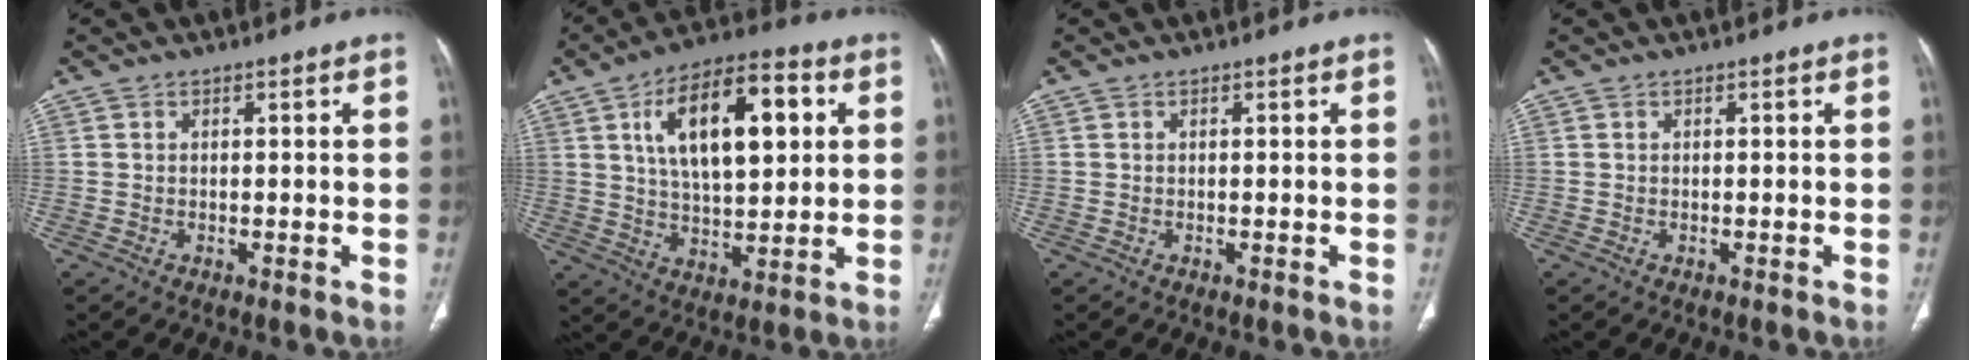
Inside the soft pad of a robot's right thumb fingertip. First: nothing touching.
{"total": 18.1, "force": [5.3, 8.4, 15.2], "torque": [-0.223, 0.002, 0.086]}
{"total": 0.0}
{"total": 0.0}